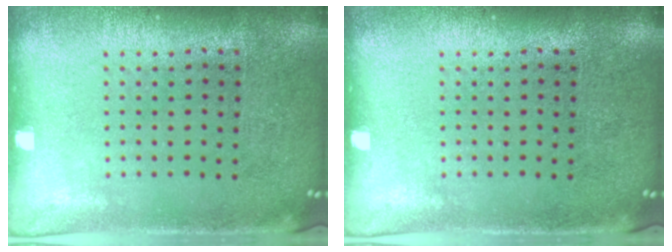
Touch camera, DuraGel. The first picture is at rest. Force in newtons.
{"total": 0.0}